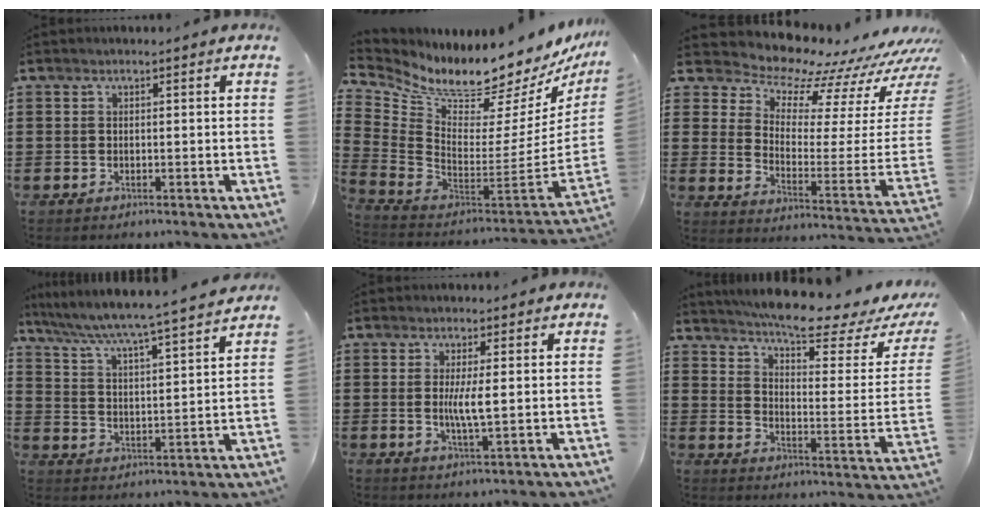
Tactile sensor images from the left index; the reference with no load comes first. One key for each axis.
{"total": 8.4, "fx": 8.0, "fy": 0.7, "fz": 2.4, "tx": -0.085, "ty": -0.082, "tz": 0.127}
{"total": 8.1, "fx": 7.7, "fy": 1.9, "fz": 1.6, "tx": -0.046, "ty": -0.095, "tz": 0.122}
{"total": 5.3, "fx": 4.8, "fy": -0.7, "fz": 2.0, "tx": -0.062, "ty": -0.041, "tz": 0.073}
{"total": 4.1, "fx": 0.3, "fy": 0.5, "fz": 4.0, "tx": -0.075, "ty": -0.004, "tz": 0.004}
{"total": 8.1, "fx": 7.0, "fy": -0.3, "fz": 4.1, "tx": -0.083, "ty": -0.056, "tz": 0.114}